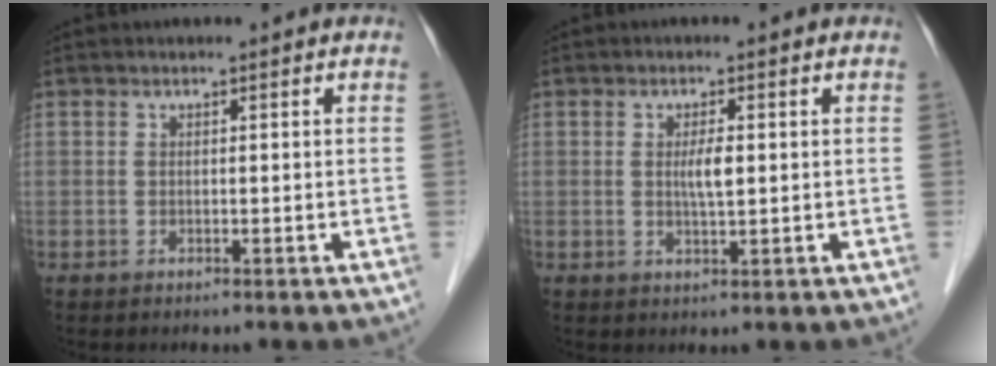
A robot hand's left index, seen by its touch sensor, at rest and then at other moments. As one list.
[{"total": 2.6, "force": [0.3, 0.3, 2.6], "torque": [-0.049, -0.002, 0.006]}]